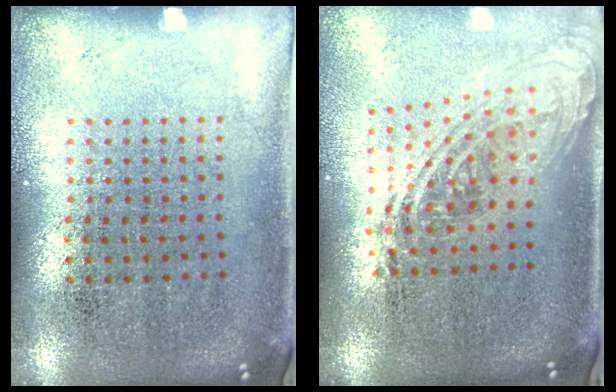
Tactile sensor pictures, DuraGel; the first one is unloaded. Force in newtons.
{"total": 2.1, "press": 1.5, "slide": 1.4}